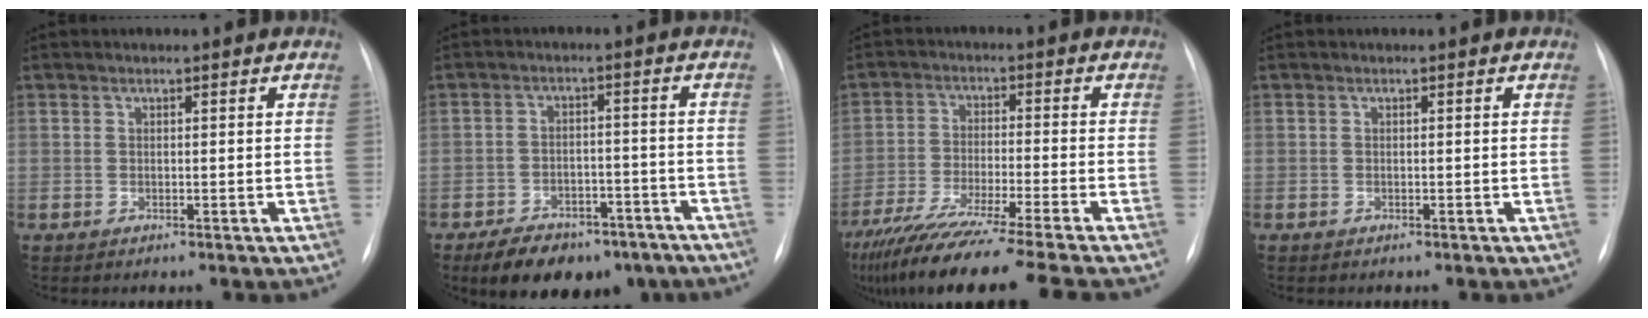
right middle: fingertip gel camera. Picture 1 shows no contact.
{"total": 13.1, "force": [-9.5, 6.5, 6.2], "torque": [-0.088, 0.010, -0.138]}
{"total": 18.9, "force": [-15.6, -1.0, 10.7], "torque": [-0.179, -0.053, -0.256]}
{"total": 0.0}